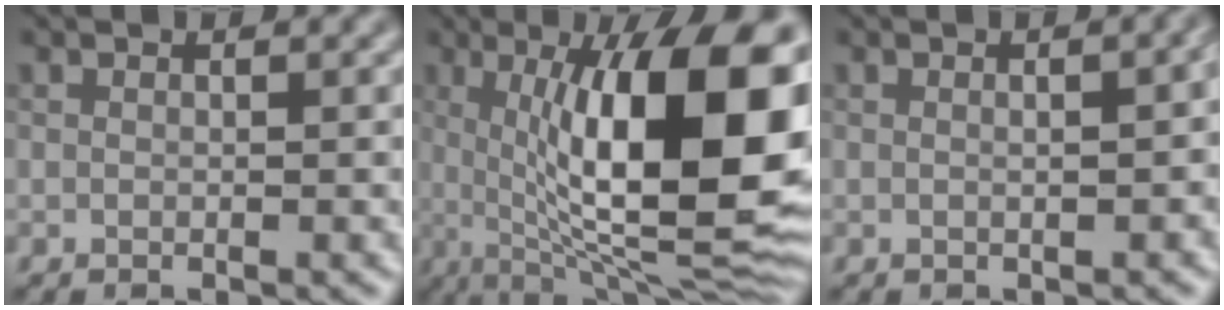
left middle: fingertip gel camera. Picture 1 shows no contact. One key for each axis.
{"total": 16.4, "fx": 2.8, "fy": 4.8, "fz": 15.4, "tx": -0.204, "ty": 0.007, "tz": 0.042}
{"total": 2.9, "fx": 0.1, "fy": 0.9, "fz": 2.7, "tx": -0.027, "ty": 0.007, "tz": 0.006}